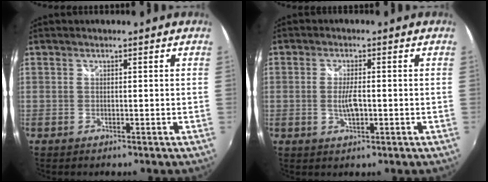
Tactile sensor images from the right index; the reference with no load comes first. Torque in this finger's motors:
{"motor_torque": [-0.06, -0.01, 0.14, 0.02]}